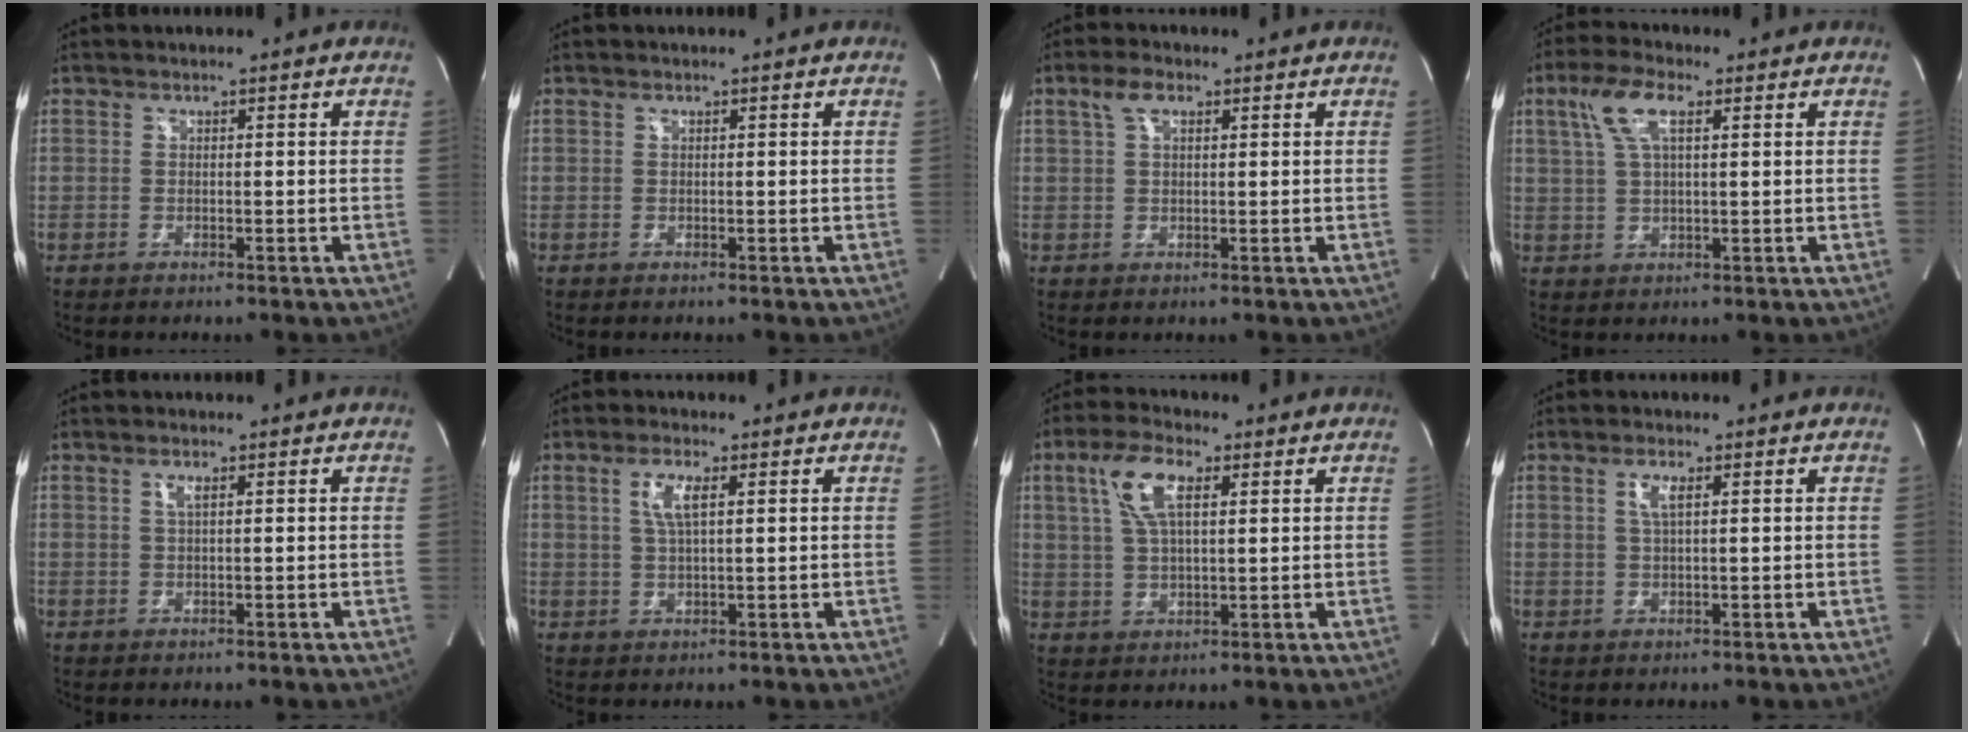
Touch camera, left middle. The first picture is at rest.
{"total": 0.0}
{"total": 3.4, "force": [1.7, 1.4, 2.6], "torque": [-0.058, 0.016, 0.037]}
{"total": 6.5, "force": [2.7, 1.9, 5.6], "torque": [-0.124, 0.018, 0.055]}
{"total": 1.4, "force": [0.5, 0.2, 1.3], "torque": [-0.029, 0.001, 0.009]}
{"total": 4.3, "force": [1.4, 0.8, 3.9], "torque": [-0.082, 0.003, 0.029]}
{"total": 8.3, "force": [3.2, 2.7, 7.1], "torque": [-0.152, 0.015, 0.064]}
{"total": 2.5, "force": [0.9, 0.4, 2.3], "torque": [-0.049, 0.002, 0.017]}